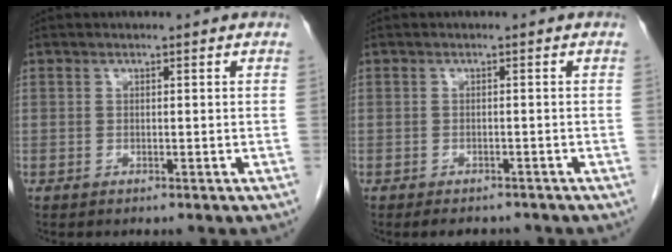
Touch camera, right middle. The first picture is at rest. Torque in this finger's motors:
{"motor_torque": [0.46, -0.31, 0.02, 0.02]}